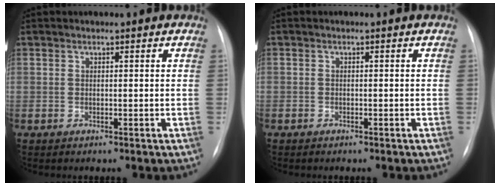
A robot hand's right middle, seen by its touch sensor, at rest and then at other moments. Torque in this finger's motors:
{"motor_torque": [1.06, -1.05, -0.26, -0.21]}